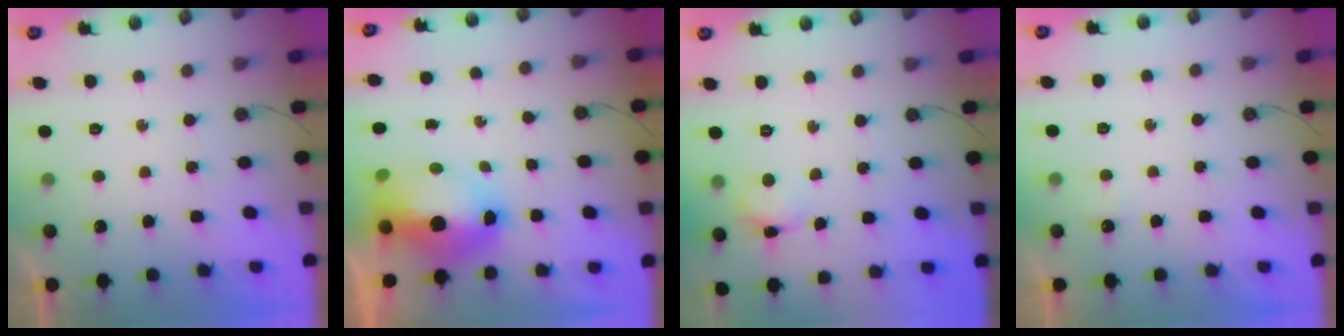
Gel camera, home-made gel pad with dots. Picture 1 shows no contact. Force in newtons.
{"total": 11.2, "press": 11.1, "slide": 1.5}
{"total": 4.5, "press": 4.5, "slide": 0.4}
{"total": 2.2, "press": 2.1, "slide": 0.4}